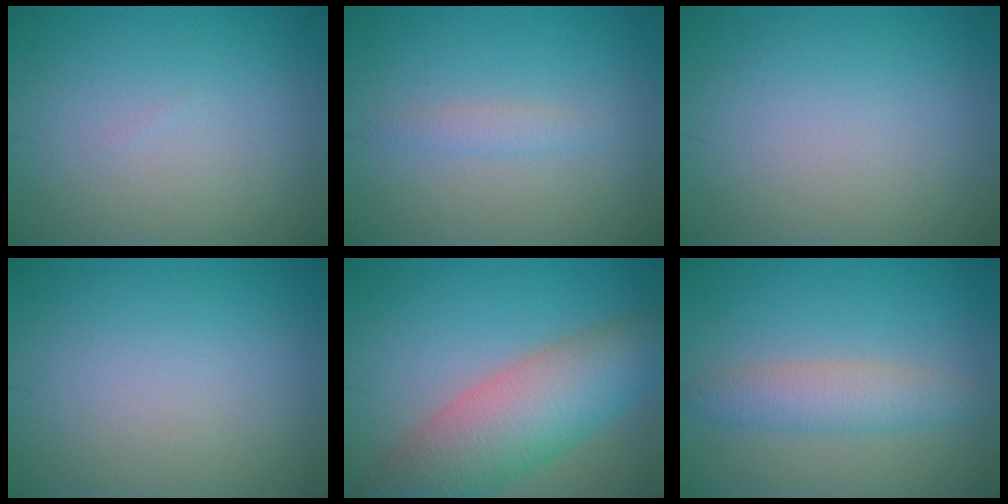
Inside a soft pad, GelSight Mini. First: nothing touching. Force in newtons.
{"total": 1.3, "press": 1.3, "slide": 0.2}
{"total": 0.0}
{"total": 0.0}
{"total": 8.6, "press": 8.6, "slide": 0.3}
{"total": 3.3, "press": 3.3, "slide": 0.0}